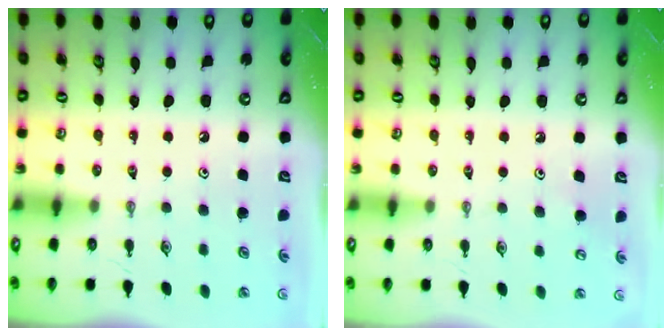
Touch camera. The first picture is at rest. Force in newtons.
{"total": 5.2, "press": 5.1, "slide": 0.9}